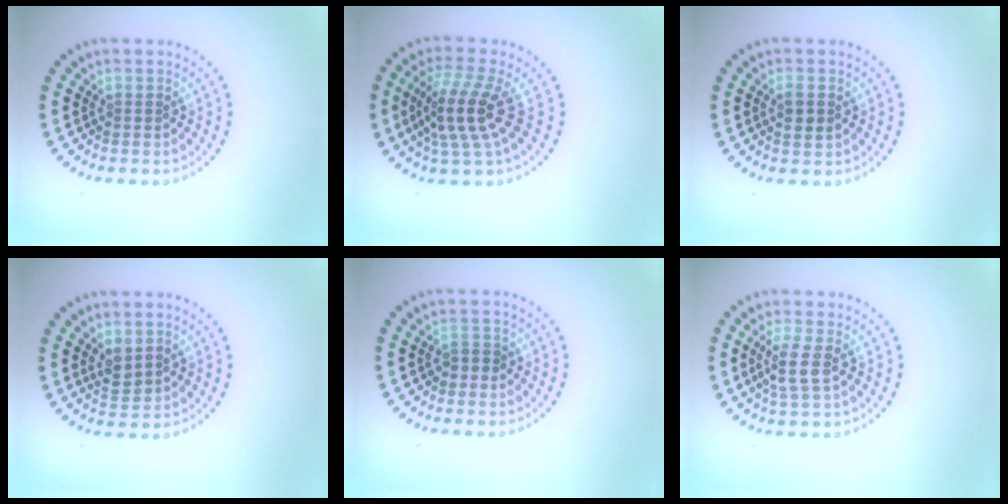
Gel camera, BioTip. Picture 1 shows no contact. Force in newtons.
{"total": 4.4, "press": 3.6, "slide": 2.5}
{"total": 1.7, "press": 1.7, "slide": 0.4}
{"total": 1.6, "press": 1.6, "slide": 0.5}
{"total": 1.2, "press": 1.1, "slide": 0.5}
{"total": 2.4, "press": 2.0, "slide": 1.3}